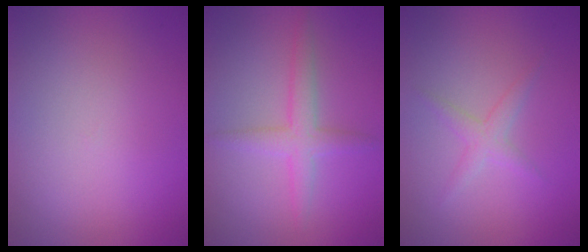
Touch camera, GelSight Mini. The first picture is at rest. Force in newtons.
{"total": 2.7, "press": 2.7, "slide": 0.0}
{"total": 1.6, "press": 1.6, "slide": 0.1}